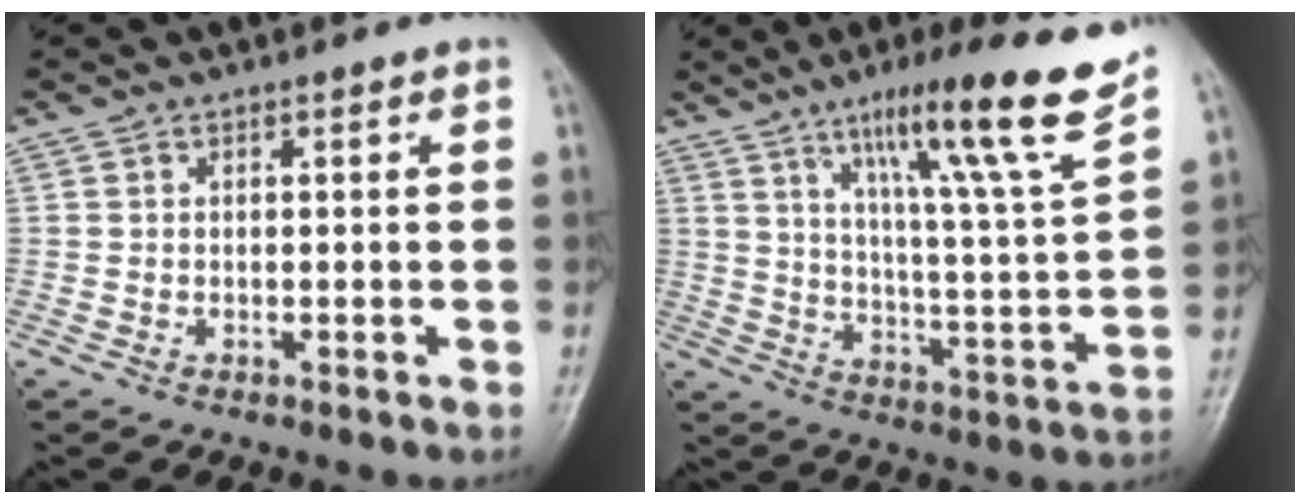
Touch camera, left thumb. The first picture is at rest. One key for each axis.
{"total": 18.9, "fx": 12.5, "fy": 0.4, "fz": 14.2, "tx": -0.197, "ty": -0.065, "tz": 0.192}